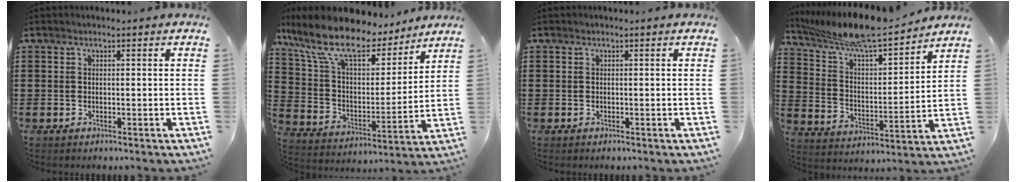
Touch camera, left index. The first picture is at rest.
{"total": 12.8, "force": [10.2, 3.6, 6.9], "torque": [-0.174, -0.056, 0.176]}
{"total": 0.0}
{"total": 9.6, "force": [8.5, 0.6, 4.2], "torque": [-0.116, -0.056, 0.145]}